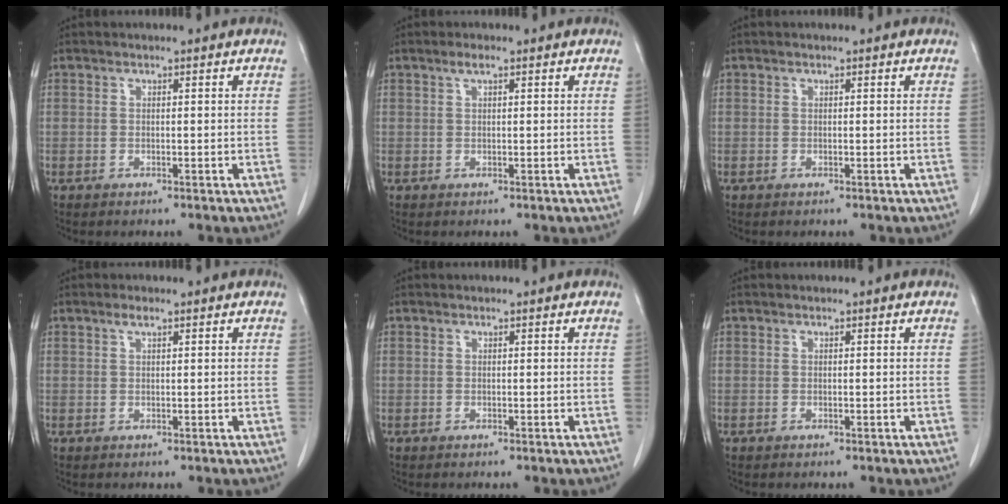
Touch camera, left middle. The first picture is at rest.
{"total": 1.2, "force": [0.7, 0.2, 1.0], "torque": [-0.021, 0.005, 0.013]}
{"total": 0.0}
{"total": 1.1, "force": [0.7, 0.2, 0.8], "torque": [-0.017, 0.003, 0.014]}
{"total": 0.0}
{"total": 0.0}